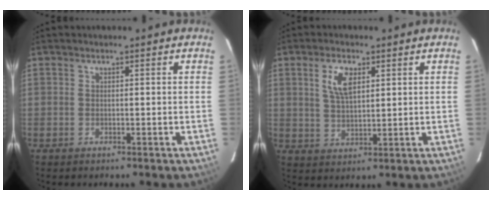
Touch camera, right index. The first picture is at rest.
{"total": 6.0, "force": [2.5, 2.8, 4.7], "torque": [-0.088, 0.006, 0.051]}